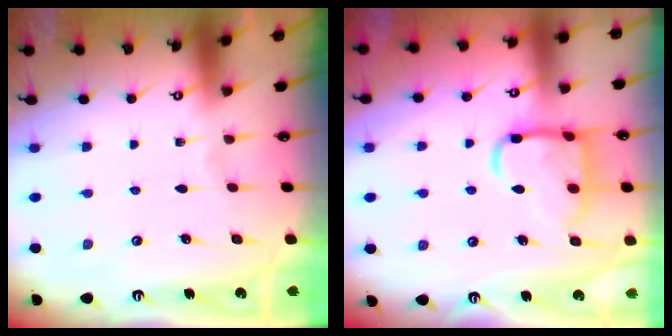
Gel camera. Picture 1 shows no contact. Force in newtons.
{"total": 13.5, "press": 13.5, "slide": 1.3}